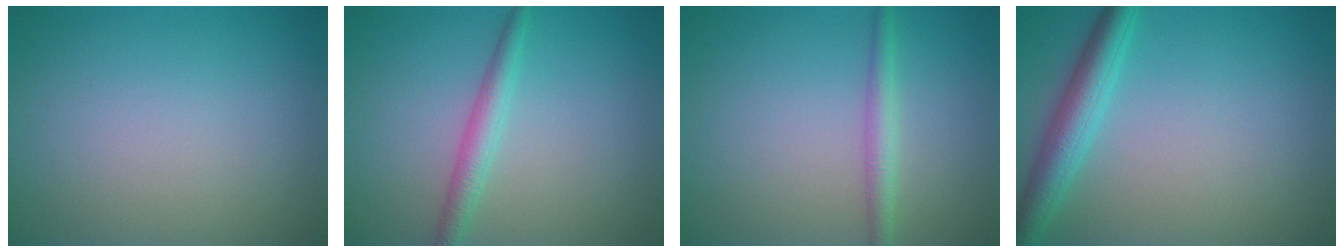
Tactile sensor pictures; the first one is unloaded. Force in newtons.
{"total": 2.3, "press": 2.3, "slide": 0.0}
{"total": 2.0, "press": 2.0, "slide": 0.1}
{"total": 4.0, "press": 4.0, "slide": 0.1}